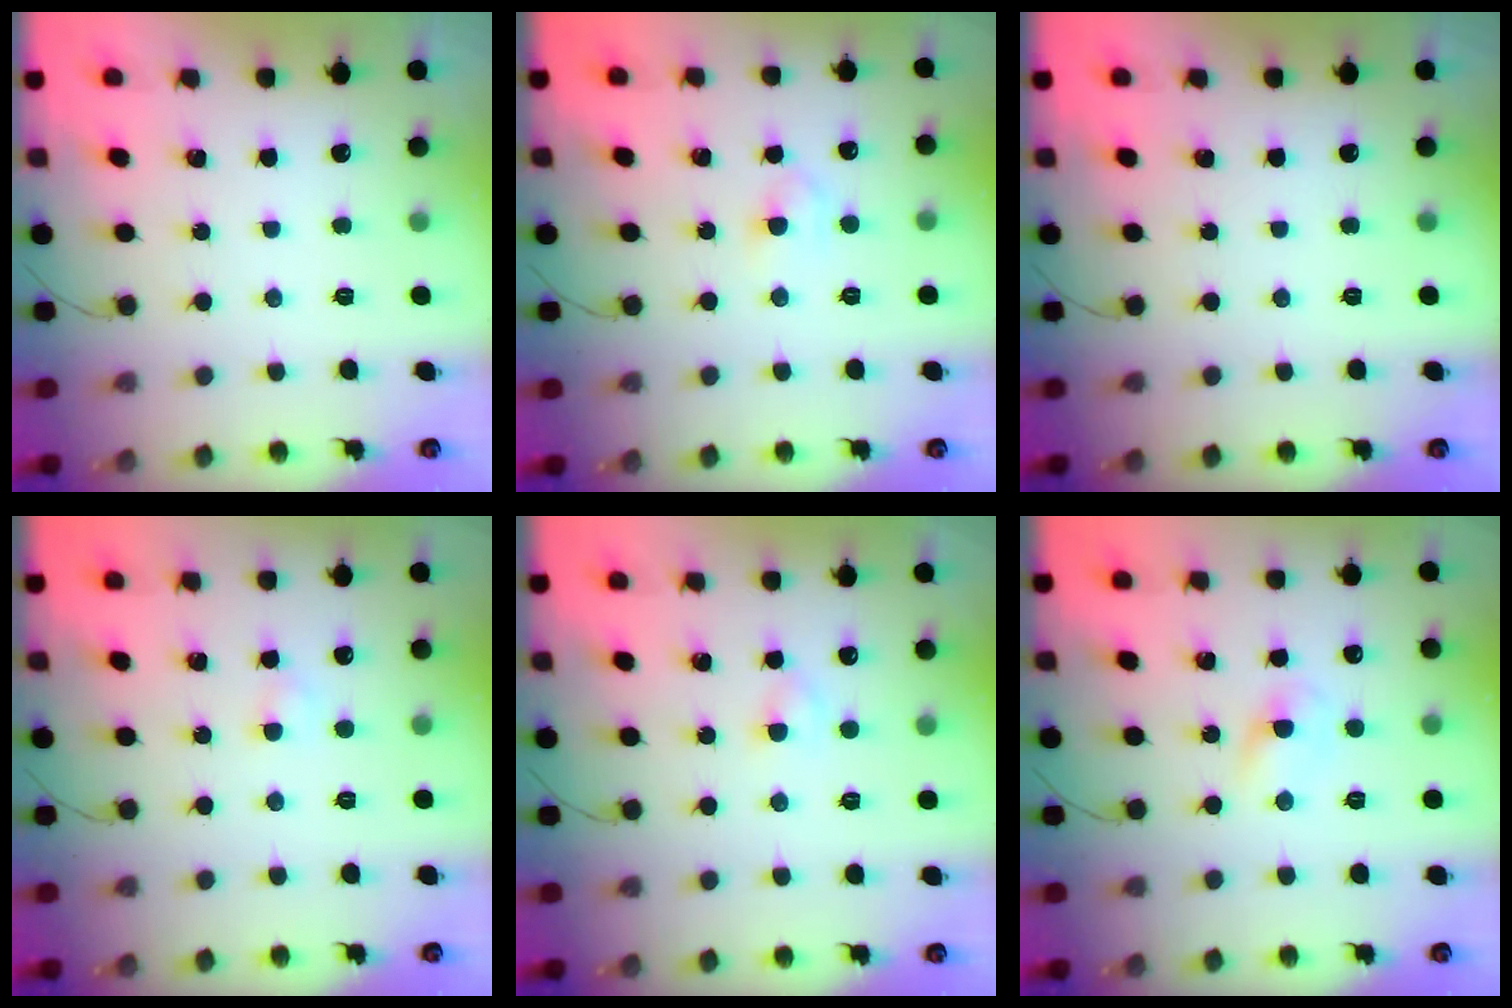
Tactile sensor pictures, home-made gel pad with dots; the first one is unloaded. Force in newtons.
{"total": 3.5, "press": 3.3, "slide": 1.1}
{"total": 0.0}
{"total": 2.3, "press": 2.1, "slide": 0.8}
{"total": 2.6, "press": 2.3, "slide": 1.2}
{"total": 2.4, "press": 2.2, "slide": 1.0}